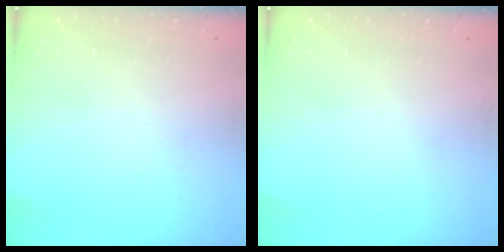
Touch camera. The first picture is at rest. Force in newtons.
{"total": 0.0}